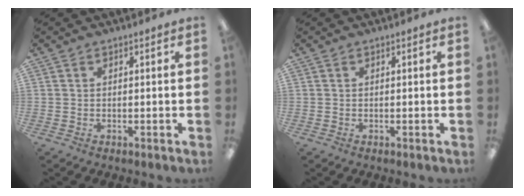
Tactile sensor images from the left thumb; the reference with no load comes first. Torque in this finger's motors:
{"motor_torque": [-0.01, 0.01, 0.02, 0.02, 0.00]}